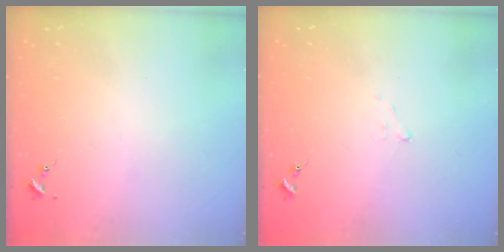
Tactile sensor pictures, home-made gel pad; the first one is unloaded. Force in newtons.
{"total": 4.4, "press": 4.3, "slide": 0.6}